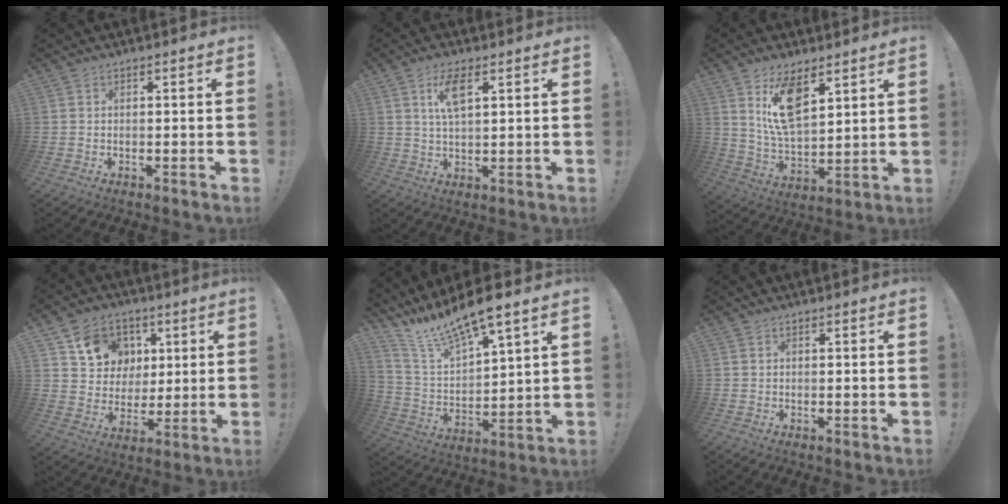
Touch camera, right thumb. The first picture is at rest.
{"total": 7.5, "force": [3.3, 2.8, 6.1], "torque": [-0.101, -0.005, 0.054]}
{"total": 13.6, "force": [7.4, 6.6, 9.4], "torque": [-0.164, -0.035, 0.134]}
{"total": 13.1, "force": [5.3, 11.4, 3.9], "torque": [-0.048, -0.022, 0.112]}
{"total": 12.4, "force": [11.1, 1.5, 5.4], "torque": [-0.113, -0.097, 0.192]}
{"total": 0.0}